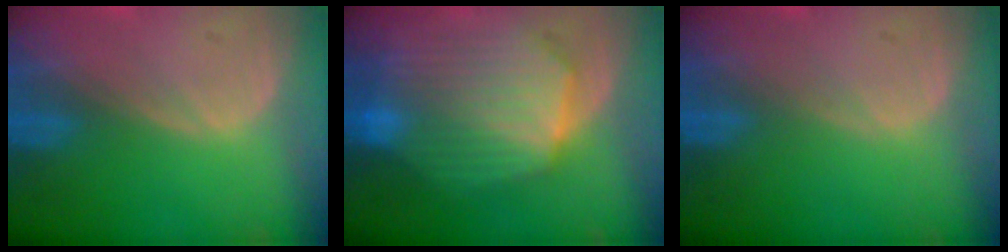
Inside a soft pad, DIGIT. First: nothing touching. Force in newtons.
{"total": 10.9, "press": 10.9, "slide": 0.8}
{"total": 0.0}